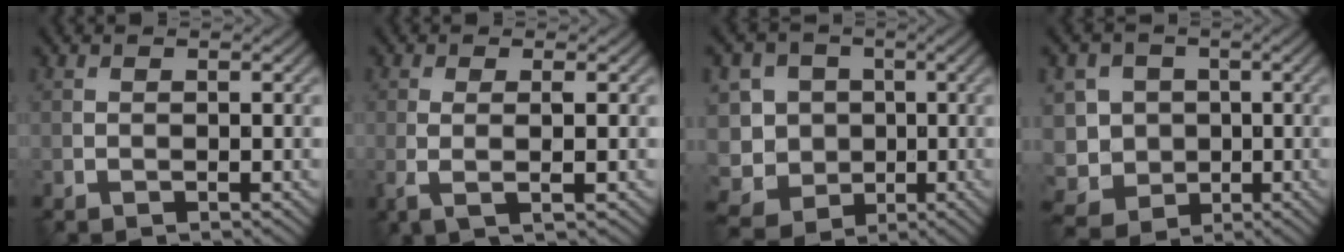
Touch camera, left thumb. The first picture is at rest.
{"total": 2.7, "force": [0.0, 0.4, 2.7], "torque": [-0.054, -0.001, -0.003]}
{"total": 8.5, "force": [-1.5, 7.5, 3.6], "torque": [-0.115, -0.002, -0.042]}
{"total": 6.8, "force": [-0.9, 6.1, 2.8], "torque": [-0.084, -0.009, -0.028]}